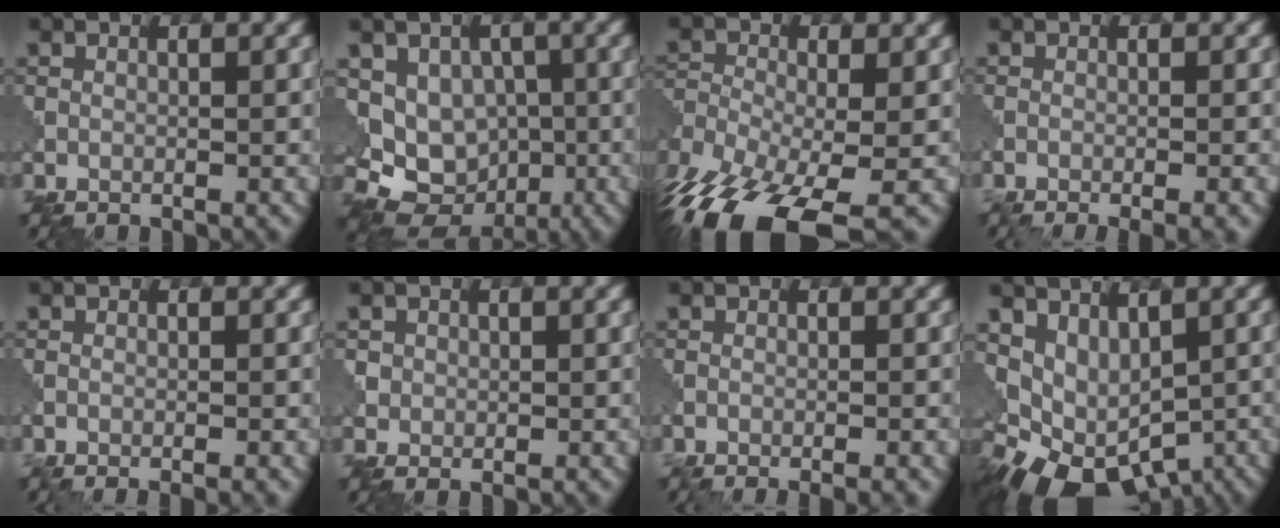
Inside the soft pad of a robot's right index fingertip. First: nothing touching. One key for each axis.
{"total": 7.8, "fx": -1.4, "fy": 6.7, "fz": 3.7, "tx": -0.050, "ty": -0.009, "tz": -0.018}
{"total": 12.1, "fx": -8.7, "fy": 3.9, "fz": 7.5, "tx": -0.168, "ty": -0.024, "tz": -0.138}
{"total": 3.8, "fx": -1.4, "fy": 1.6, "fz": 3.1, "tx": -0.019, "ty": -0.002, "tz": -0.015}
{"total": 2.2, "fx": -0.6, "fy": 1.1, "fz": 1.8, "tx": -0.001, "ty": 0.006, "tz": -0.023}
{"total": 1.2, "fx": 0.3, "fy": 1.1, "fz": -0.2, "tx": 0.002, "ty": -0.001, "tz": 0.011}
{"total": 3.0, "fx": -1.1, "fy": 1.4, "fz": 2.5, "tx": -0.006, "ty": 0.003, "tz": -0.025}
{"total": 6.7, "fx": -2.3, "fy": 4.4, "fz": 4.5, "tx": -0.085, "ty": -0.026, "tz": -0.013}